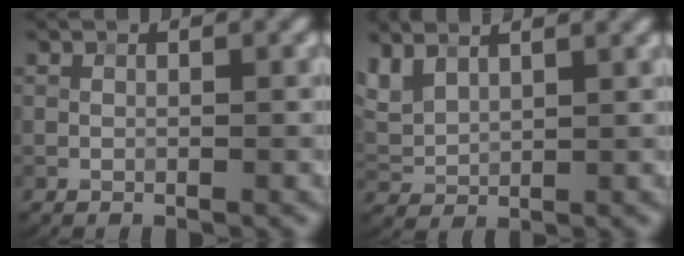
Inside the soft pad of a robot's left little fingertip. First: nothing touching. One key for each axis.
{"total": 3.8, "fx": 2.7, "fy": 1.8, "fz": 1.9, "tx": -0.056, "ty": 0.010, "tz": 0.059}